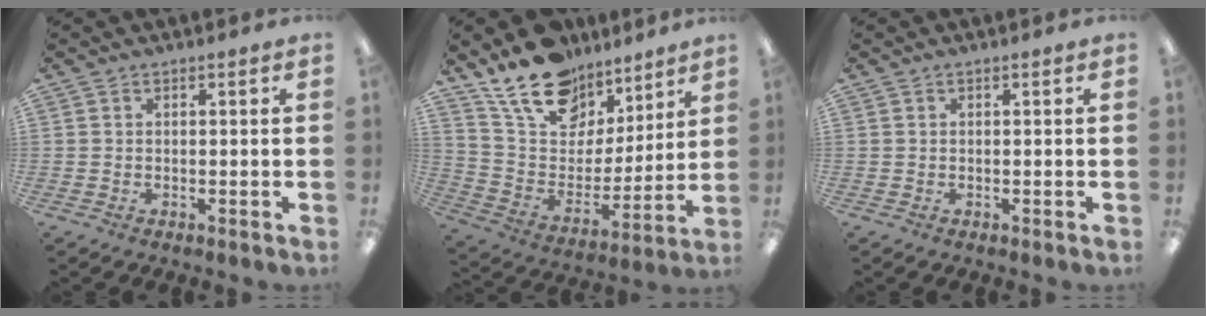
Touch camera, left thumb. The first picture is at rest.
{"total": 17.6, "force": [13.4, 9.6, 6.1], "torque": [-0.123, -0.088, 0.249]}
{"total": 0.0}